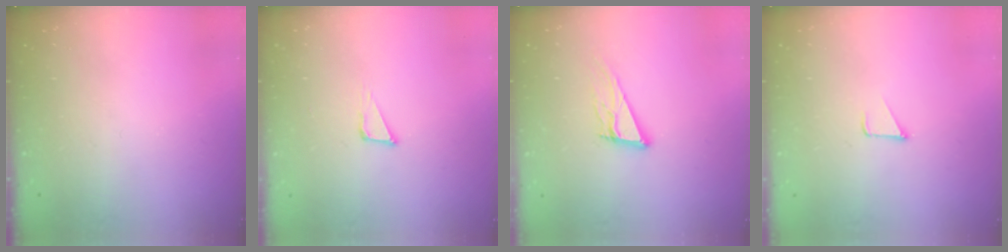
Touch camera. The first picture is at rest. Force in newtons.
{"total": 3.3, "press": 3.2, "slide": 0.8}
{"total": 12.4, "press": 11.9, "slide": 3.3}
{"total": 1.2, "press": 1.2, "slide": 0.1}